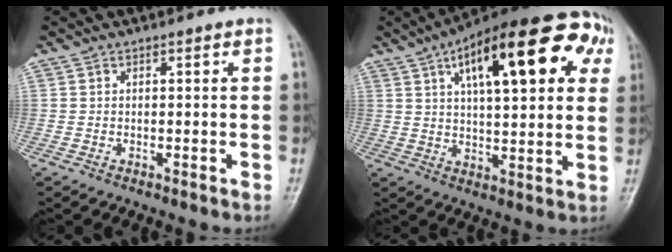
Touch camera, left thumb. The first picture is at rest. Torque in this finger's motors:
{"motor_torque": [1.56, 2.16, 1.68, -1.09, 0.17]}